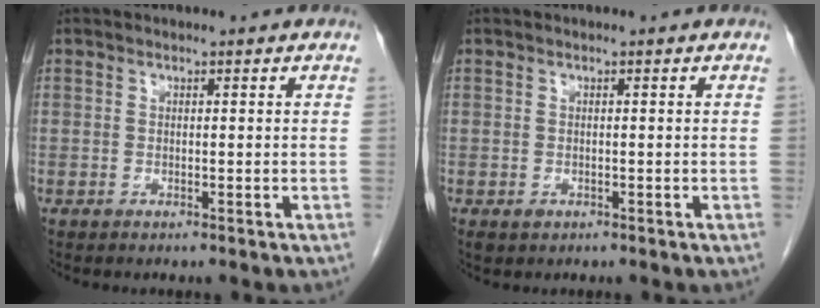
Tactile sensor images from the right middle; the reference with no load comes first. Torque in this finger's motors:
{"motor_torque": [0.27, -0.06, 0.00, 0.00]}